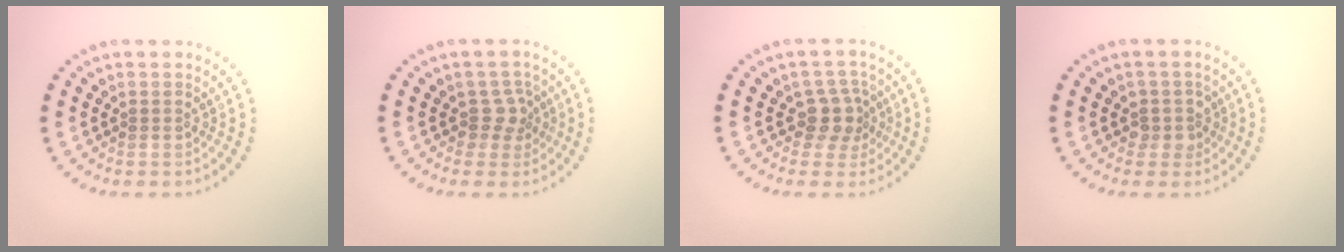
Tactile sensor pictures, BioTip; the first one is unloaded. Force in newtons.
{"total": 2.0, "press": 1.4, "slide": 1.4}
{"total": 2.6, "press": 2.0, "slide": 1.7}
{"total": 1.8, "press": 1.5, "slide": 1.0}